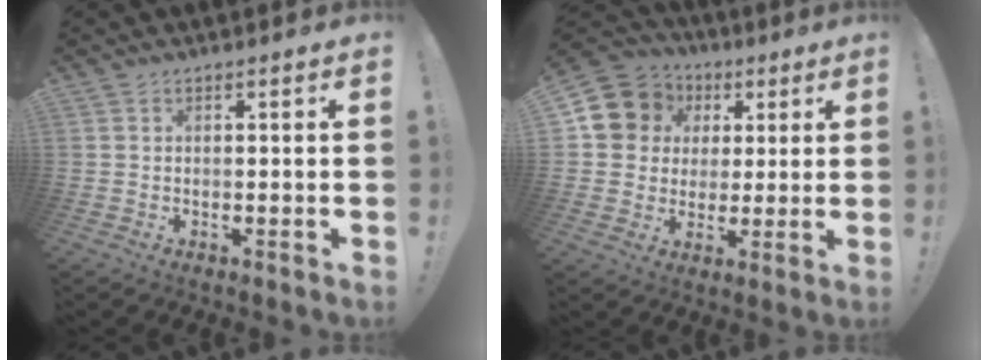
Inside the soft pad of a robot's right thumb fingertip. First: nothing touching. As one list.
[{"total": 12.2, "force": [3.8, 10.9, 4.0], "torque": [-0.064, -0.011, 0.088]}]